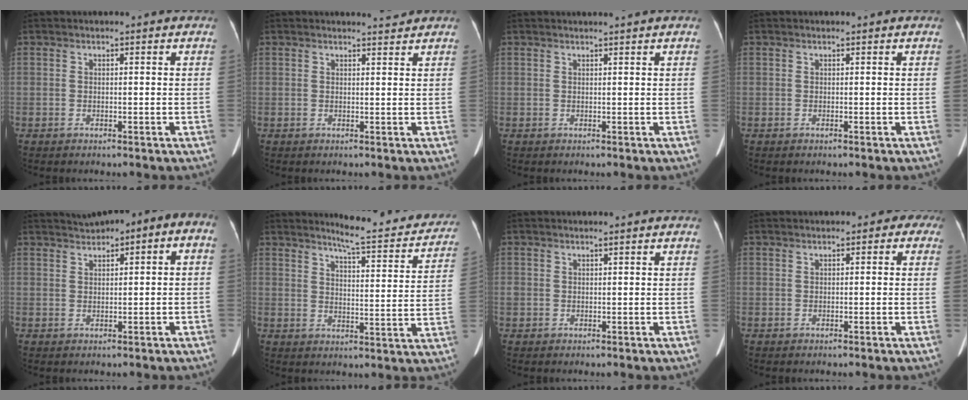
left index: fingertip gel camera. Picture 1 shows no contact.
{"total": 1.4, "force": [1.4, -0.2, -0.1], "torque": [-0.005, -0.009, 0.022]}
{"total": 1.8, "force": [1.6, -0.5, 0.7], "torque": [-0.010, 0.006, 0.026]}
{"total": 0.0}
{"total": 6.9, "force": [2.9, 2.3, 5.8], "torque": [-0.082, 0.041, 0.037]}
{"total": 13.7, "force": [12.8, 1.8, 4.6], "torque": [-0.053, -0.026, 0.150]}
{"total": 0.7, "force": [0.3, 0.5, 0.4], "torque": [-0.012, 0.017, 0.012]}
{"total": 2.1, "force": [0.6, 1.2, 1.5], "torque": [-0.009, 0.013, 0.000]}